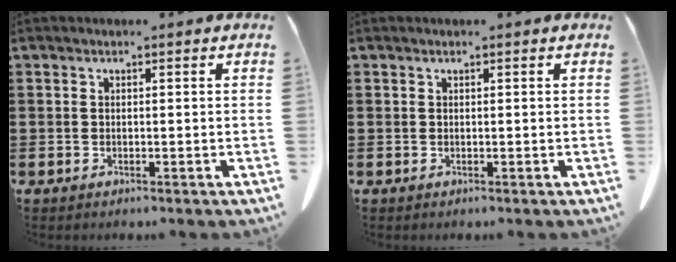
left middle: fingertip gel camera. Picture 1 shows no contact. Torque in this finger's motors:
{"motor_torque": [-0.77, 1.00, -0.05, -0.01]}